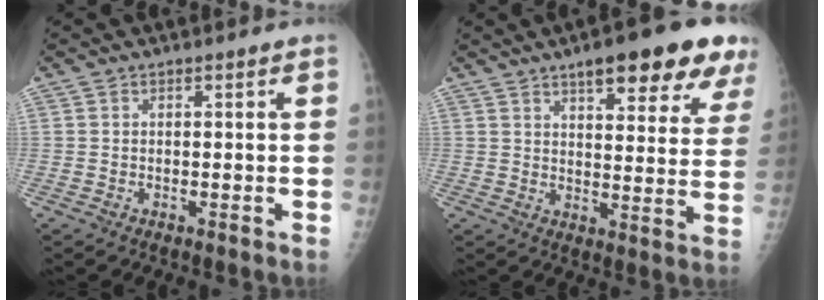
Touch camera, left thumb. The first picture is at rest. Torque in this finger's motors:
{"motor_torque": [1.53, 0.72, 1.31, -0.83, 0.18]}